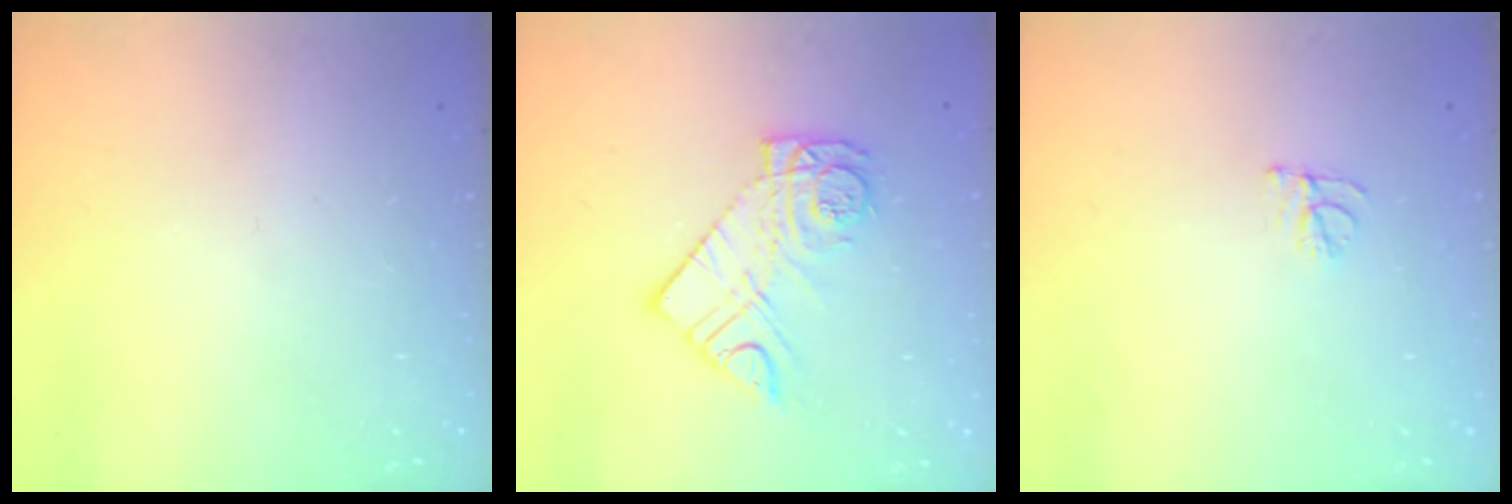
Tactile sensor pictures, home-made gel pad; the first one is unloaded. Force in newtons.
{"total": 11.7, "press": 11.7, "slide": 1.0}
{"total": 5.6, "press": 5.5, "slide": 0.6}